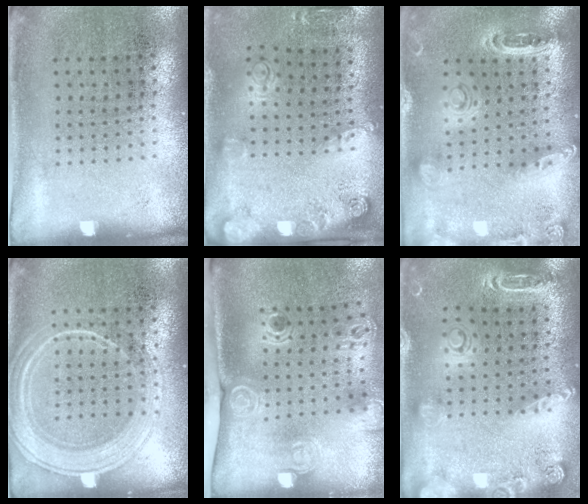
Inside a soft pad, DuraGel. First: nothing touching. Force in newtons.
{"total": 1.7, "press": 1.4, "slide": 1.0}
{"total": 1.4, "press": 1.3, "slide": 0.2}
{"total": 3.1, "press": 3.1, "slide": 0.5}
{"total": 2.4, "press": 1.7, "slide": 1.7}
{"total": 2.0, "press": 1.9, "slide": 0.5}